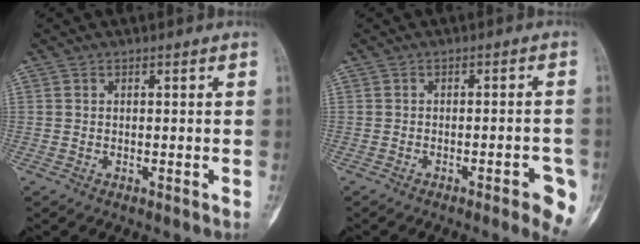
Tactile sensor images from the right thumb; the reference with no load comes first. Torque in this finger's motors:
{"motor_torque": [-0.31, 0.05, -0.03, 0.29, 0.01]}